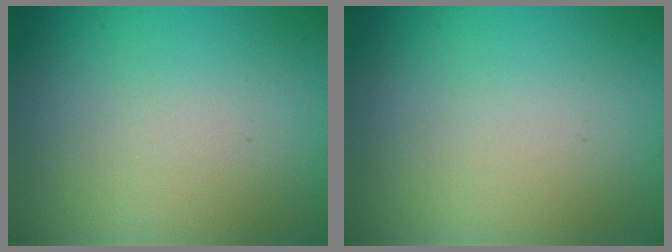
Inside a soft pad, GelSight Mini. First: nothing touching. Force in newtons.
{"total": 0.0}